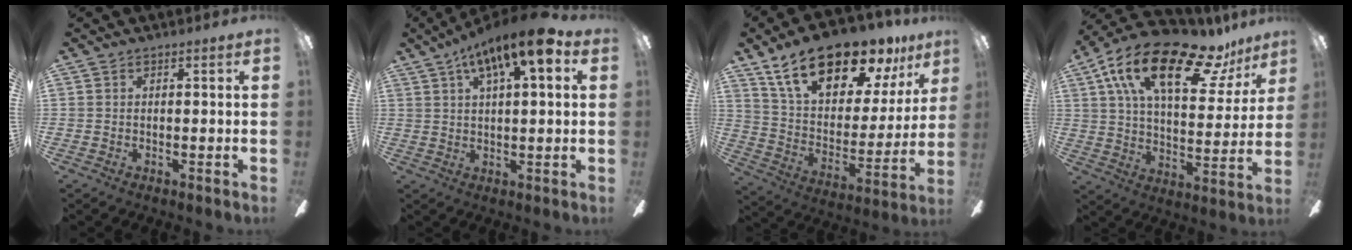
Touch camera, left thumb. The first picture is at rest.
{"total": 12.9, "force": [7.2, 3.3, 10.2], "torque": [-0.169, -0.026, 0.117]}
{"total": 22.3, "force": [16.2, 9.6, 11.9], "torque": [-0.205, -0.102, 0.284]}
{"total": 23.8, "force": [14.4, 9.5, 16.4], "torque": [-0.276, -0.068, 0.239]}